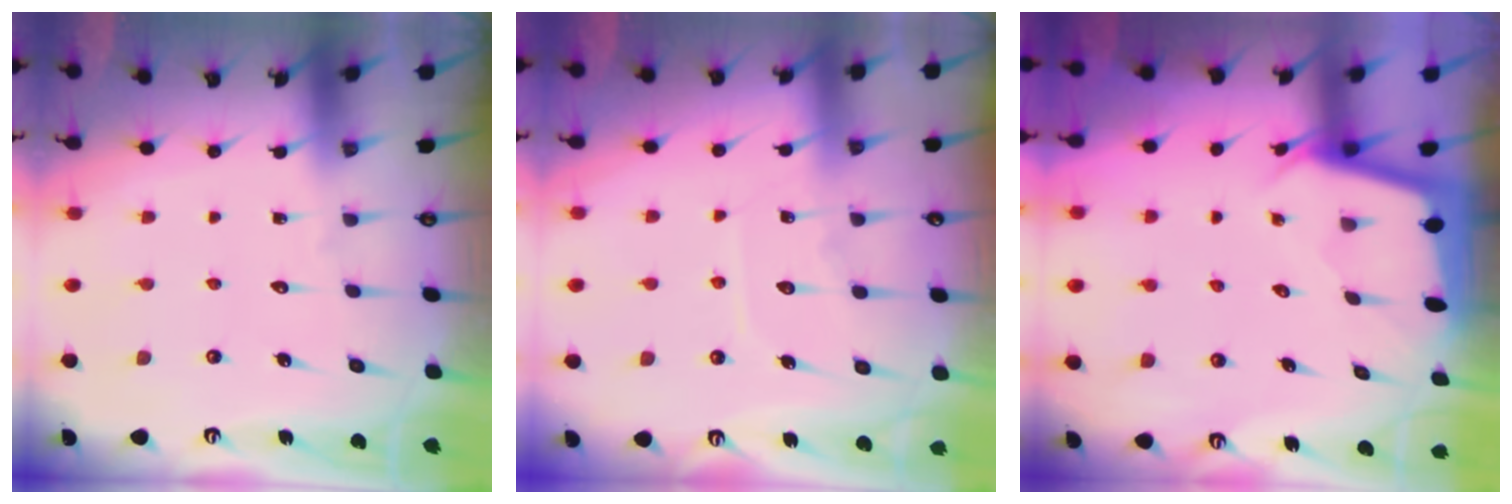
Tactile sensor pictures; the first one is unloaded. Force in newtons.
{"total": 7.1, "press": 7.0, "slide": 0.8}
{"total": 2.1, "press": 2.1, "slide": 0.2}